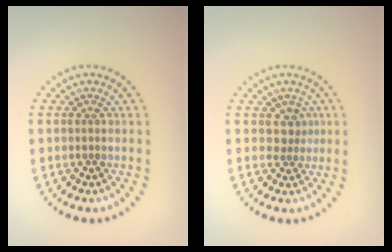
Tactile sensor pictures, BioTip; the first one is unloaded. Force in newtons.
{"total": 1.7, "press": 1.2, "slide": 1.3}